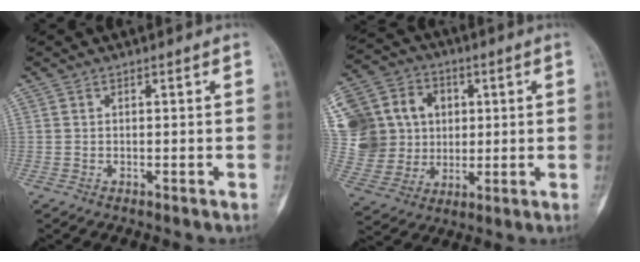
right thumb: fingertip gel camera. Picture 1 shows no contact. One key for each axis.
{"total": 22.0, "fx": 4.1, "fy": 19.1, "fz": 10.2, "tx": -0.201, "ty": 0.040, "tz": 0.094}